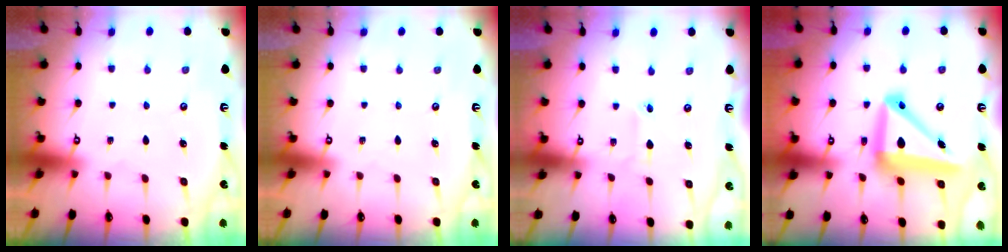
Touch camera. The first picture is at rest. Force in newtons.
{"total": 0.0}
{"total": 2.3, "press": 2.3, "slide": 0.5}
{"total": 15.4, "press": 15.3, "slide": 2.1}